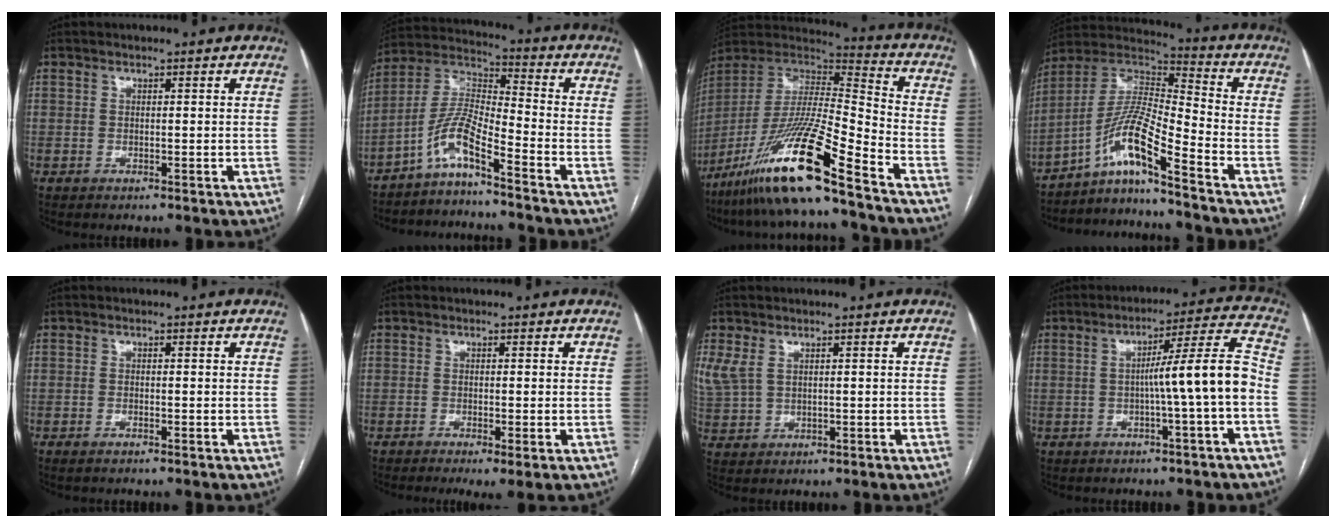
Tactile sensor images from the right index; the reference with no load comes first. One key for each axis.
{"total": 7.9, "fx": -5.5, "fy": 0.3, "fz": 5.7, "tx": -0.133, "ty": 0.009, "tz": -0.115}
{"total": 20.5, "fx": -14.0, "fy": -0.2, "fz": 15.0, "tx": -0.320, "ty": -0.031, "tz": -0.265}
{"total": 10.4, "fx": -7.0, "fy": -0.5, "fz": 7.6, "tx": -0.157, "ty": 0.014, "tz": -0.134}
{"total": 0.7, "fx": -0.5, "fy": 0.1, "fz": 0.4, "tx": -0.010, "ty": -0.002, "tz": -0.006}
{"total": 3.3, "fx": -1.7, "fy": 0.3, "fz": 2.8, "tx": -0.043, "ty": -0.013, "tz": -0.027}
{"total": 4.5, "fx": 2.0, "fy": 2.6, "fz": 3.1, "tx": -0.085, "ty": 0.009, "tz": 0.053}
{"total": 9.9, "fx": -2.0, "fy": -1.2, "fz": 9.6, "tx": -0.140, "ty": 0.023, "tz": -0.030}